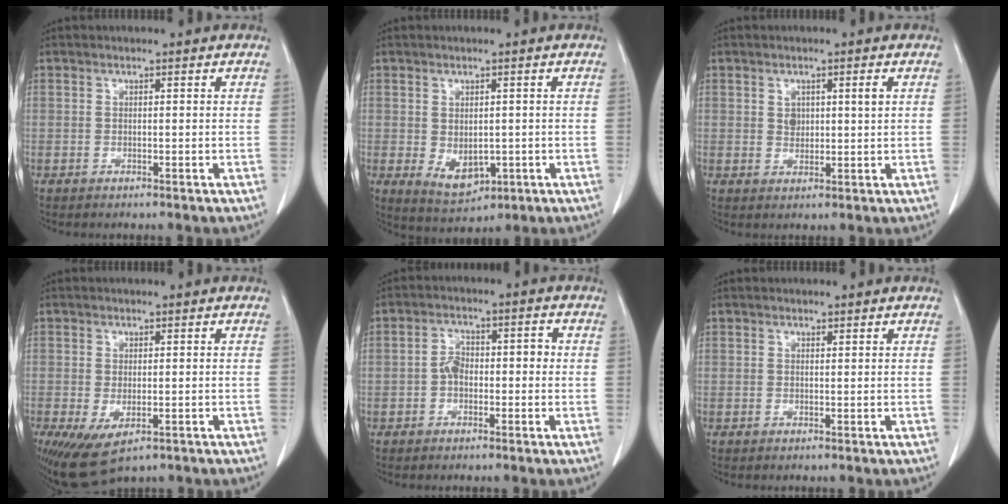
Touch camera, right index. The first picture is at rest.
{"total": 5.5, "force": [-1.0, 3.5, 4.1], "torque": [-0.067, -0.010, 0.005]}
{"total": 3.0, "force": [1.0, 1.4, 2.5], "torque": [-0.047, 0.010, 0.024]}
{"total": 7.5, "force": [-3.9, 3.2, 5.6], "torque": [-0.097, -0.023, -0.055]}
{"total": 4.2, "force": [-0.7, 2.7, 3.2], "torque": [-0.054, 0.029, -0.012]}
{"total": 0.0}